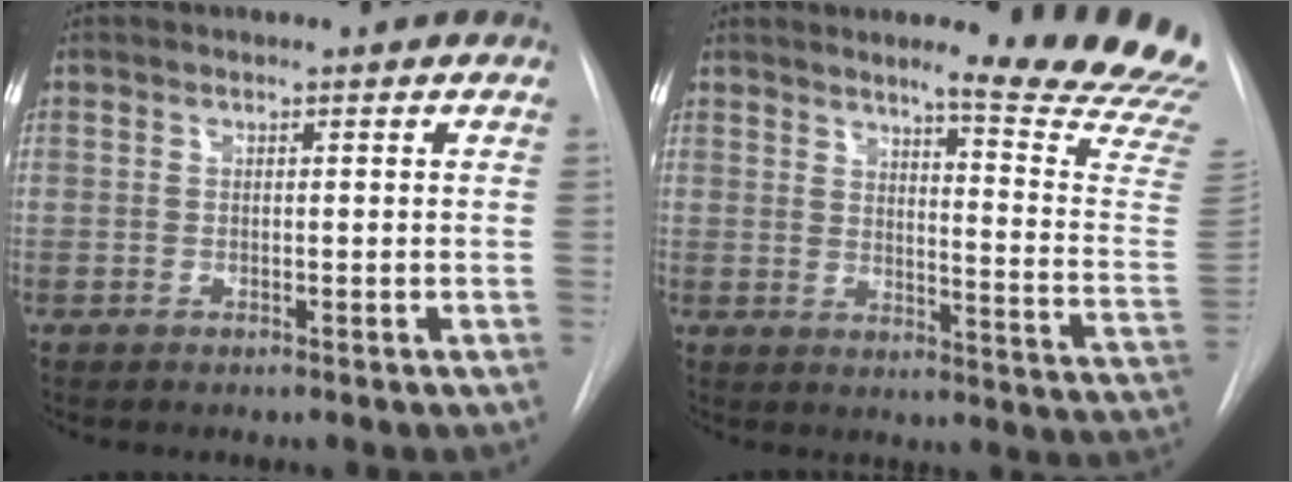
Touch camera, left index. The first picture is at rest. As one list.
[{"total": 17.1, "force": [15.6, -0.9, 6.9], "torque": [-0.084, -0.153, 0.168]}]